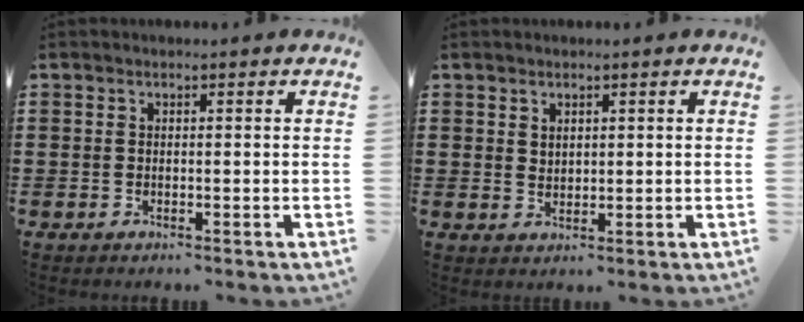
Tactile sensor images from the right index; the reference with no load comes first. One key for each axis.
{"total": 1.6, "fx": 1.3, "fy": 0.9, "fz": 0.3, "tx": -0.007, "ty": 0.002, "tz": 0.026}